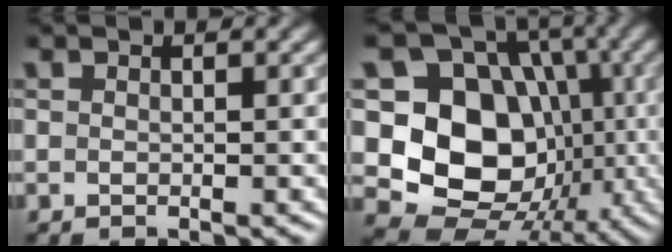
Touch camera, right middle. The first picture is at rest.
{"total": 12.8, "force": [-1.5, 10.3, 7.5], "torque": [-0.119, -0.011, -0.040]}